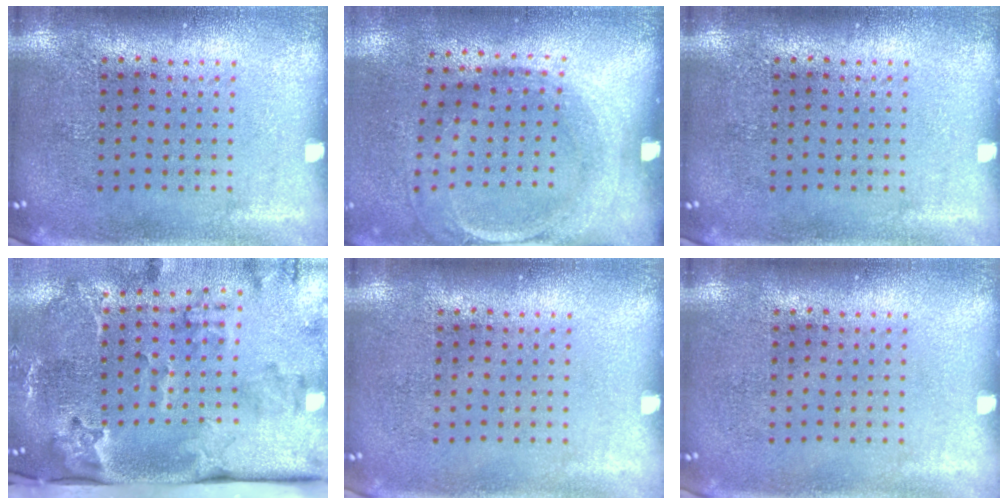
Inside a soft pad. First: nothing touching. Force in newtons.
{"total": 1.8, "press": 1.2, "slide": 1.3}
{"total": 0.0}
{"total": 3.9, "press": 2.6, "slide": 2.9}
{"total": 0.0}
{"total": 0.0}